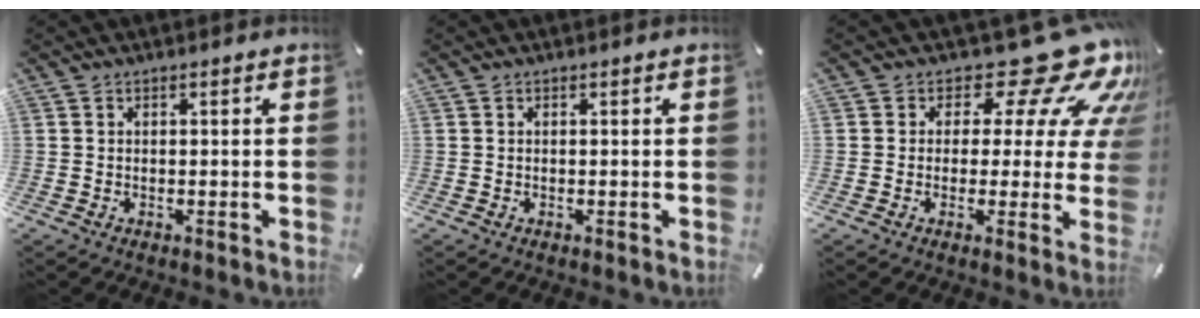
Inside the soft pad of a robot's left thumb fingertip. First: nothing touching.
{"total": 0.0}
{"total": 18.4, "force": [10.1, 8.6, 12.8], "torque": [-0.163, -0.071, 0.159]}